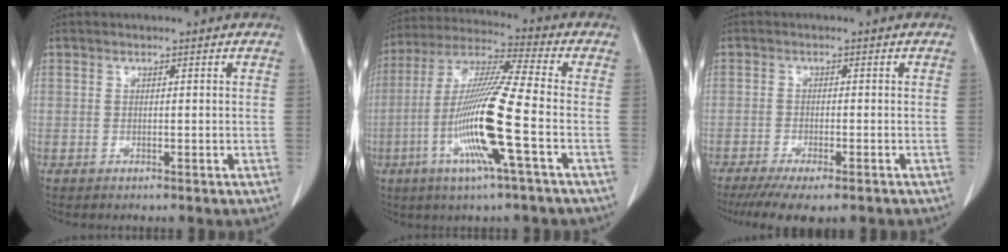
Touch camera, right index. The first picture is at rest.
{"total": 15.3, "force": [-4.4, -0.5, 14.7], "torque": [-0.297, -0.011, -0.091]}
{"total": 9.8, "force": [-7.6, 2.1, 5.8], "torque": [-0.079, -0.015, -0.113]}